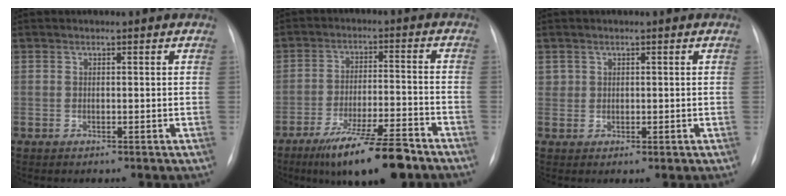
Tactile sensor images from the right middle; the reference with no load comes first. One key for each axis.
{"total": 12.6, "fx": -9.2, "fy": 1.7, "fz": 8.4, "tx": -0.143, "ty": -0.018, "tz": -0.151}
{"total": 1.2, "fx": 0.2, "fy": 1.1, "fz": 0.2, "tx": -0.006, "ty": -0.003, "tz": 0.006}